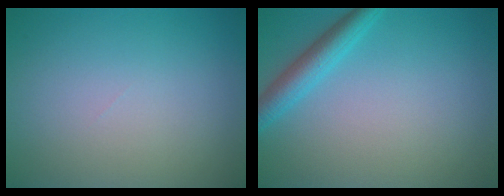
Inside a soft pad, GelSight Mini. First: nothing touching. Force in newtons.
{"total": 3.0, "press": 3.0, "slide": 0.1}